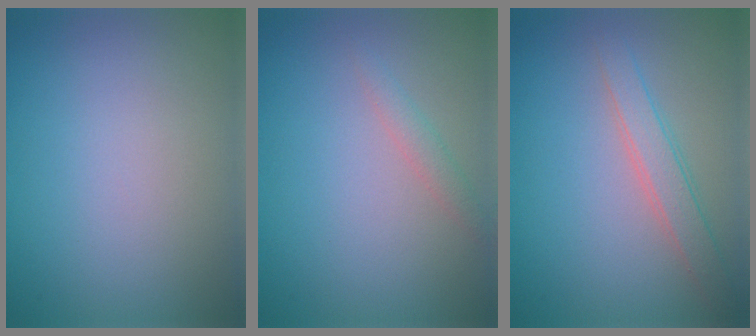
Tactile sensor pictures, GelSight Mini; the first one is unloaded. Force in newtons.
{"total": 1.3, "press": 1.3, "slide": 0.2}
{"total": 2.5, "press": 2.5, "slide": 0.1}